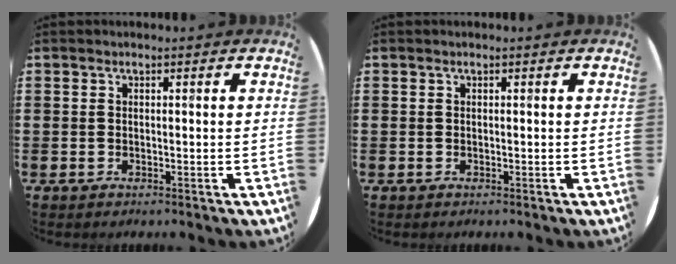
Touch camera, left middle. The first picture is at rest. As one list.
[{"total": 0.0}]